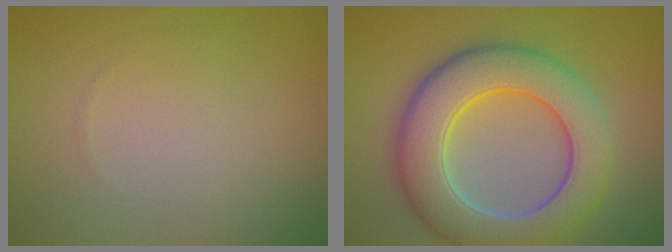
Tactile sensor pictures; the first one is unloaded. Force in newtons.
{"total": 9.5, "press": 9.5, "slide": 0.3}